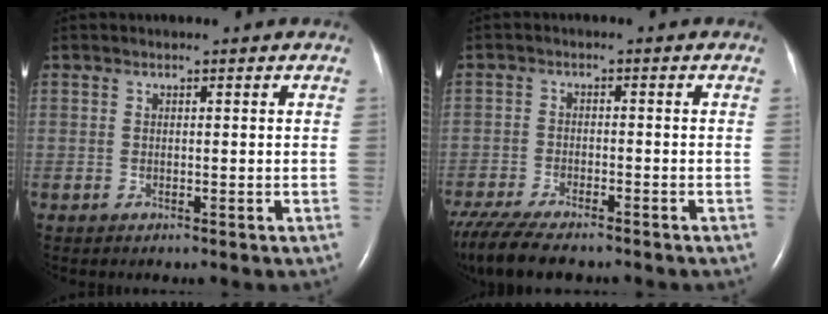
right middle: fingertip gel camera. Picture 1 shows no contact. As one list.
[{"total": 12.6, "force": [-10.4, 2.9, 6.5], "torque": [-0.126, -0.022, -0.168]}]